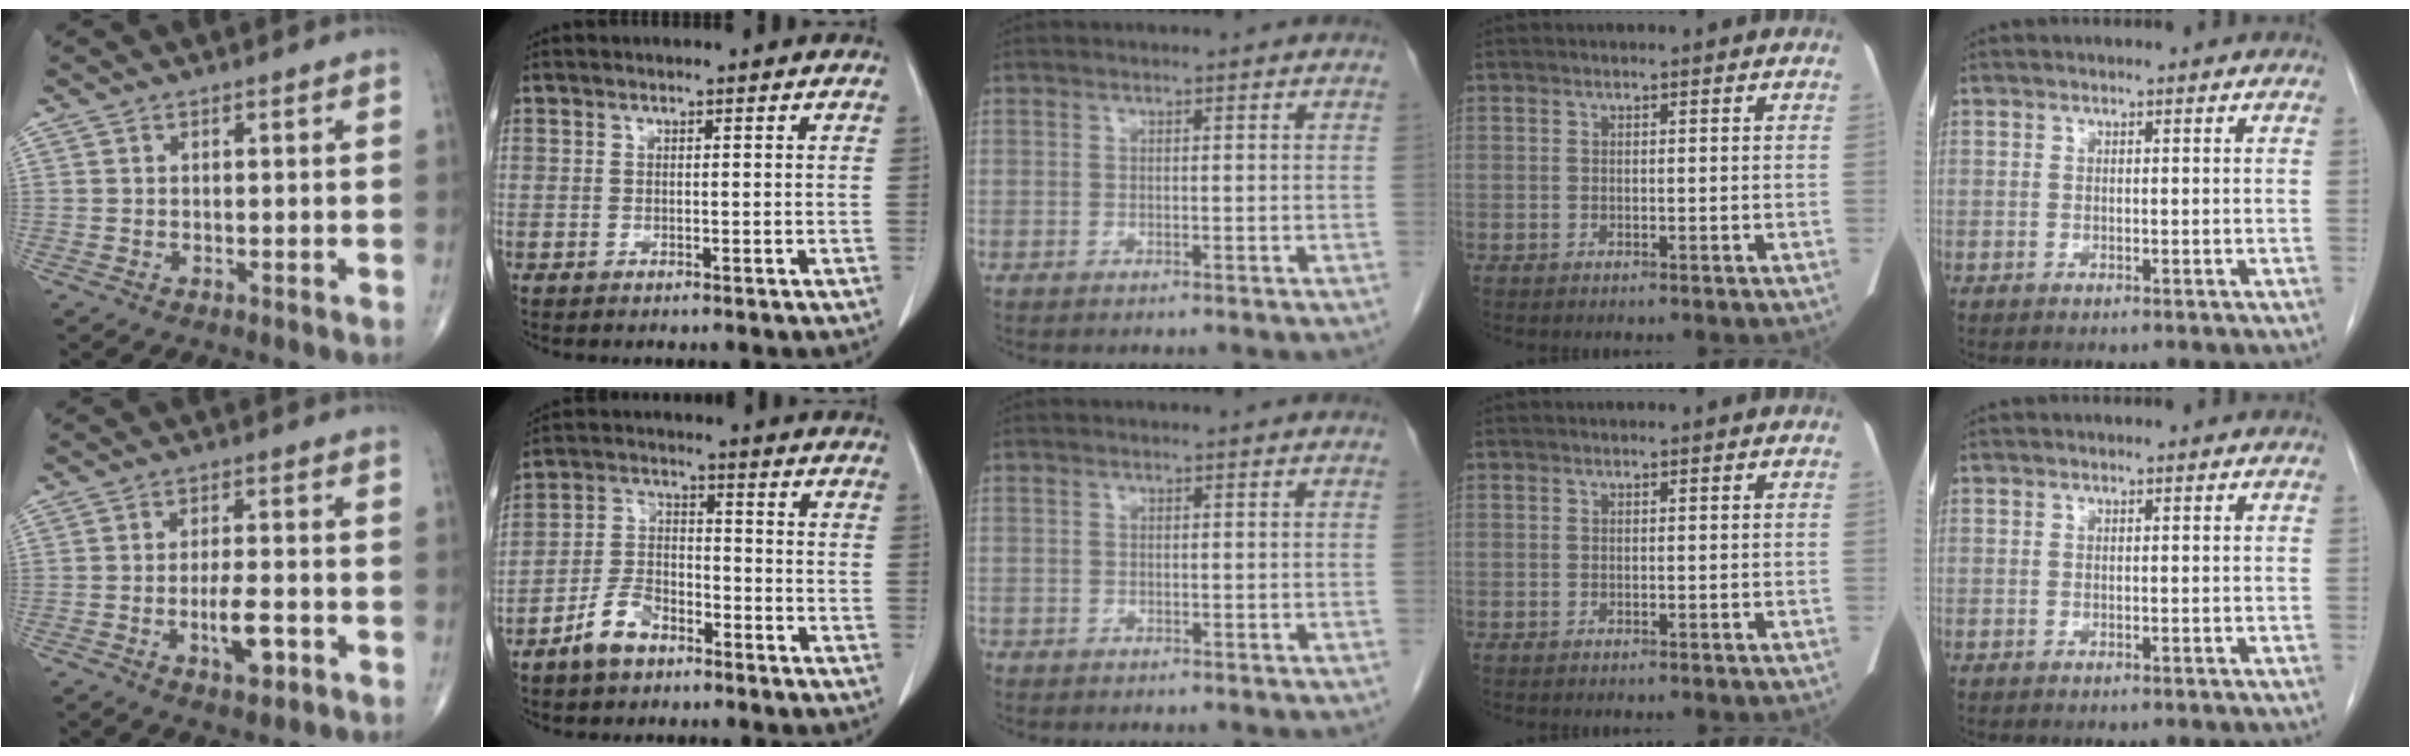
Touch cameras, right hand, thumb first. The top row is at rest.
{"thumb": {"total": 6.4, "force": [-2.3, 2.3, 5.6], "torque": [-0.088, 0.008, -0.035]}, "index": {"total": 6.7, "force": [-4.5, 3.6, 3.3], "torque": [-0.076, 0.012, -0.085]}, "middle": {"total": 1.5, "force": [-1.2, 0.8, 0.3], "torque": [-0.014, -0.001, -0.019]}}